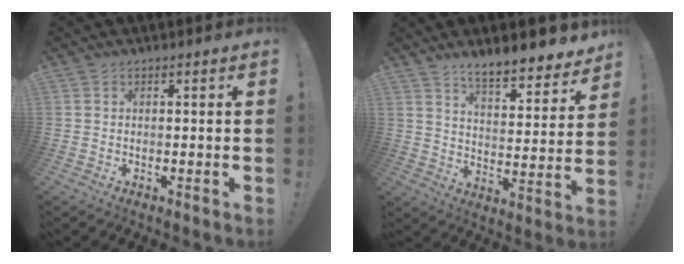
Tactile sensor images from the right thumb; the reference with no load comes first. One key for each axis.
{"total": 10.0, "fx": 8.6, "fy": 2.1, "fz": 4.6, "tx": -0.076, "ty": -0.072, "tz": 0.151}